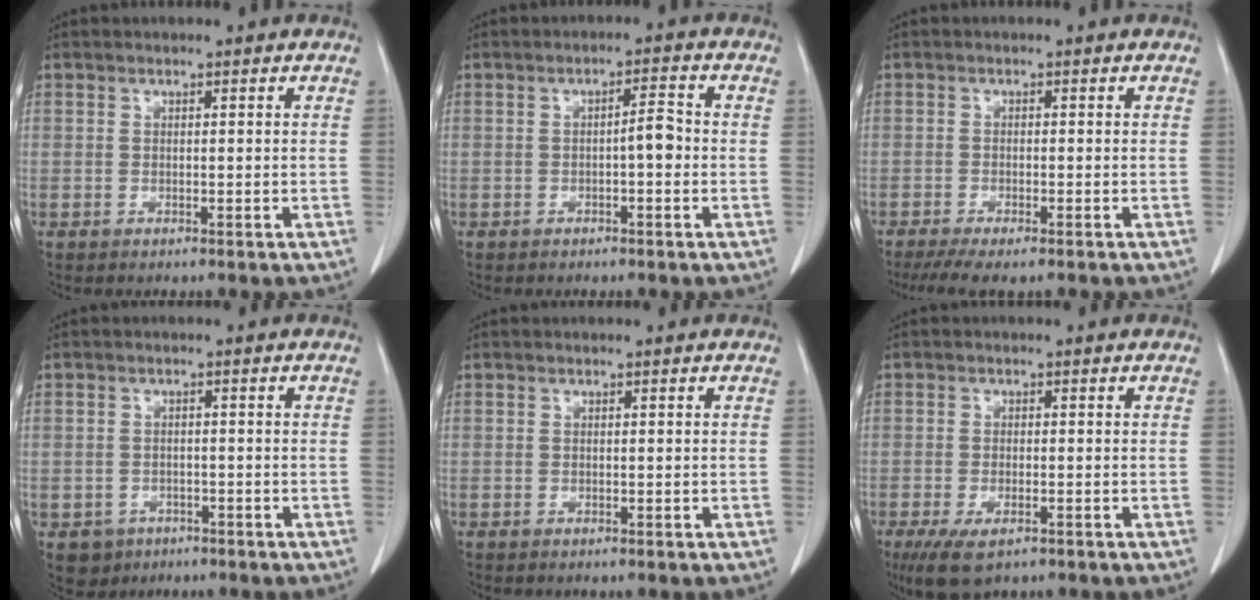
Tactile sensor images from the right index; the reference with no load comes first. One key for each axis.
{"total": 2.8, "fx": -0.5, "fy": 0.5, "fz": 2.7, "tx": -0.041, "ty": 0.006, "tz": -0.009}
{"total": 6.4, "fx": -5.0, "fy": 1.1, "fz": 3.9, "tx": -0.058, "ty": -0.014, "tz": -0.078}
{"total": 3.6, "fx": -1.9, "fy": 3.1, "fz": 0.4, "tx": -0.004, "ty": 0.009, "tz": -0.022}
{"total": 0.0}
{"total": 5.9, "fx": -3.5, "fy": 2.1, "fz": 4.2, "tx": -0.078, "ty": -0.014, "tz": -0.055}